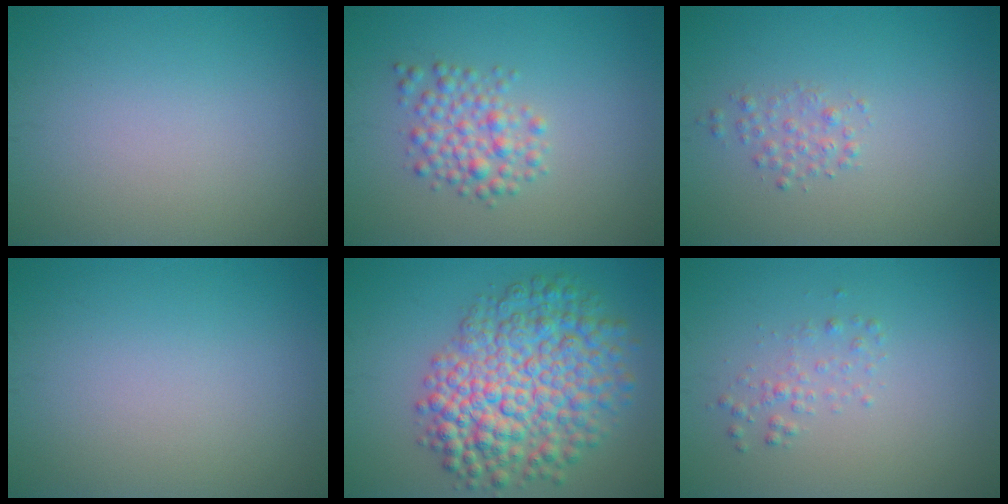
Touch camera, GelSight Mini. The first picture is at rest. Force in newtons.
{"total": 3.0, "press": 3.0, "slide": 0.1}
{"total": 1.3, "press": 1.3, "slide": 0.0}
{"total": 0.0}
{"total": 9.7, "press": 9.7, "slide": 0.3}
{"total": 1.3, "press": 1.3, "slide": 0.0}